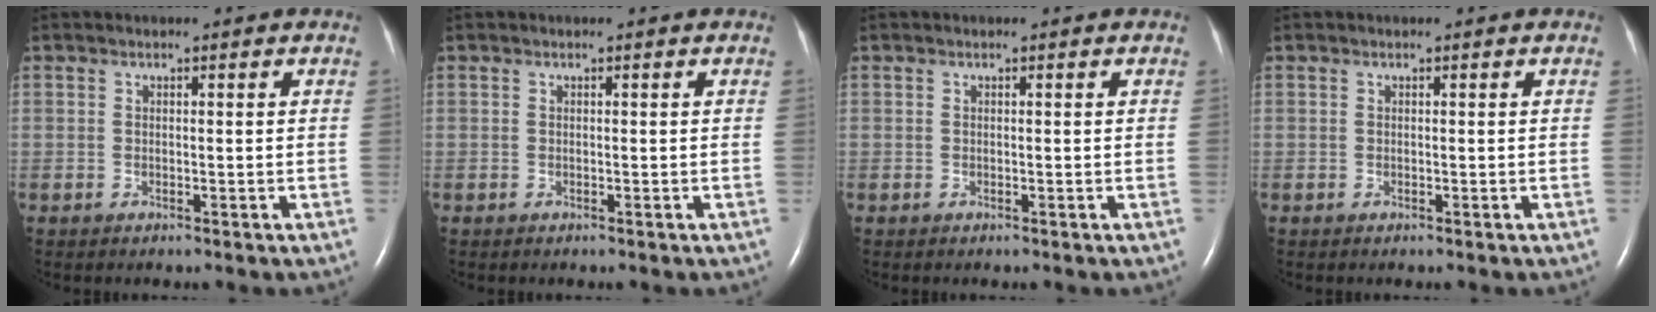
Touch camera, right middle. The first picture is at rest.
{"total": 0.0}
{"total": 0.0}
{"total": 0.0}